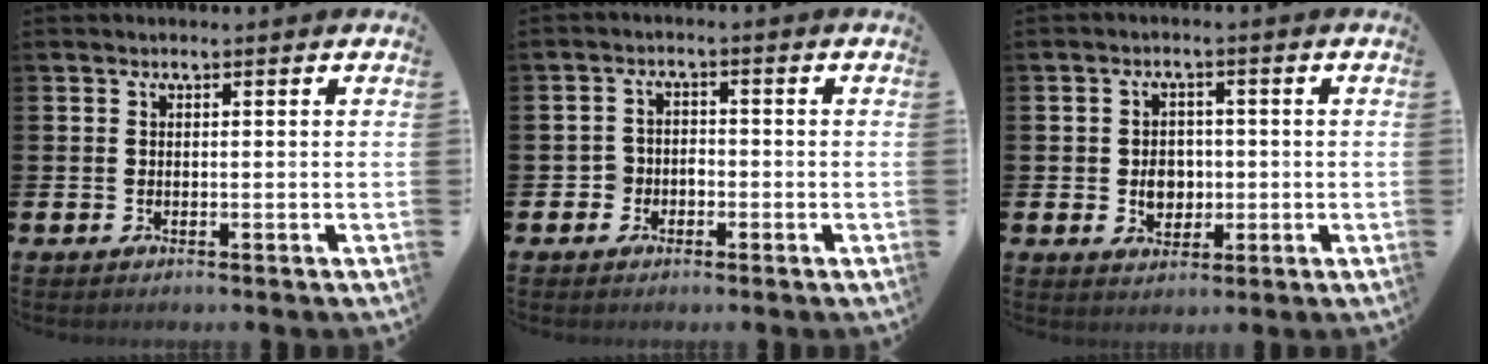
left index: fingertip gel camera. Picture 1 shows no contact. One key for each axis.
{"total": 2.6, "fx": -1.5, "fy": 2.1, "fz": 0.2, "tx": -0.015, "ty": 0.007, "tz": -0.035}
{"total": 3.9, "fx": -0.3, "fy": 3.1, "fz": 2.2, "tx": -0.030, "ty": 0.001, "tz": -0.014}